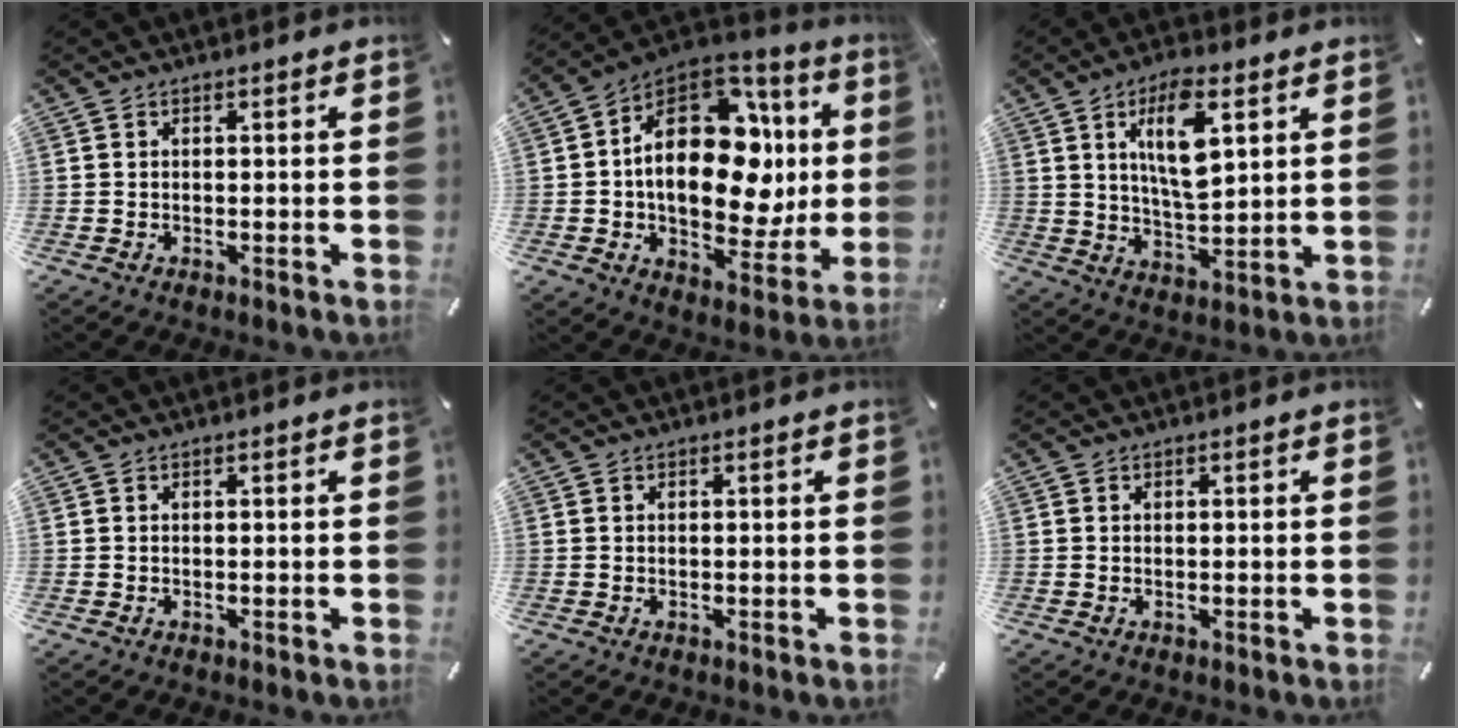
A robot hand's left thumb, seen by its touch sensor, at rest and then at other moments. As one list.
[{"total": 24.5, "force": [2.6, 15.4, 18.8], "torque": [-0.292, -0.018, 0.051]}, {"total": 11.4, "force": [4.7, 4.2, 9.4], "torque": [-0.172, -0.013, 0.074]}, {"total": 0.0}, {"total": 0.0}, {"total": 0.0}]